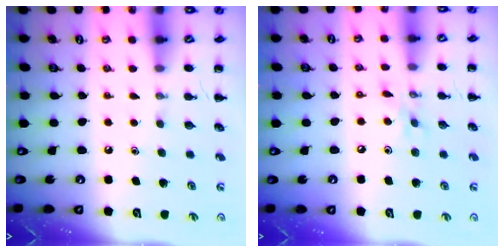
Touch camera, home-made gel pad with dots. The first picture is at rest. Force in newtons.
{"total": 4.5, "press": 4.4, "slide": 0.8}